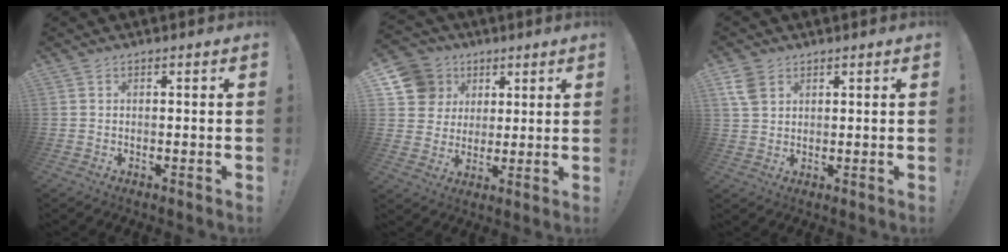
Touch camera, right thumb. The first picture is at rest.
{"total": 12.1, "force": [4.6, 10.7, 3.5], "torque": [-0.040, -0.019, 0.096]}
{"total": 5.7, "force": [2.9, 3.9, 3.0], "torque": [-0.063, -0.006, 0.058]}